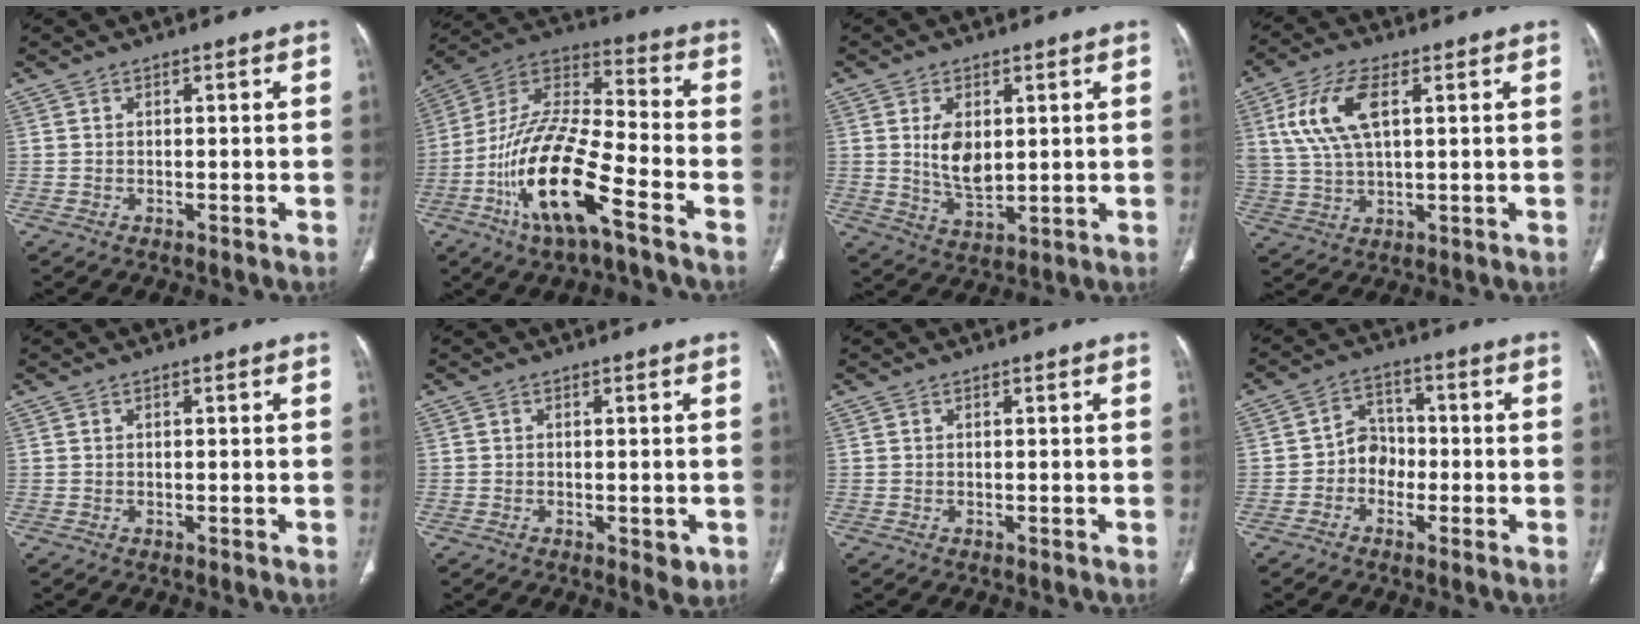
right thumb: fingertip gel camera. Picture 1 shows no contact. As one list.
[{"total": 19.9, "force": [-9.1, 5.8, 16.7], "torque": [-0.333, 0.048, -0.171]}, {"total": 7.3, "force": [1.4, 4.2, 5.8], "torque": [-0.093, -0.016, 0.036]}, {"total": 11.5, "force": [3.7, 5.2, 9.5], "torque": [-0.207, 0.001, 0.076]}, {"total": 0.0}, {"total": 2.9, "force": [-0.9, 1.5, 2.3], "torque": [-0.016, -0.001, -0.008]}, {"total": 0.0}, {"total": 5.4, "force": [-1.7, 4.7, 2.2], "torque": [-0.006, 0.025, -0.041]}]